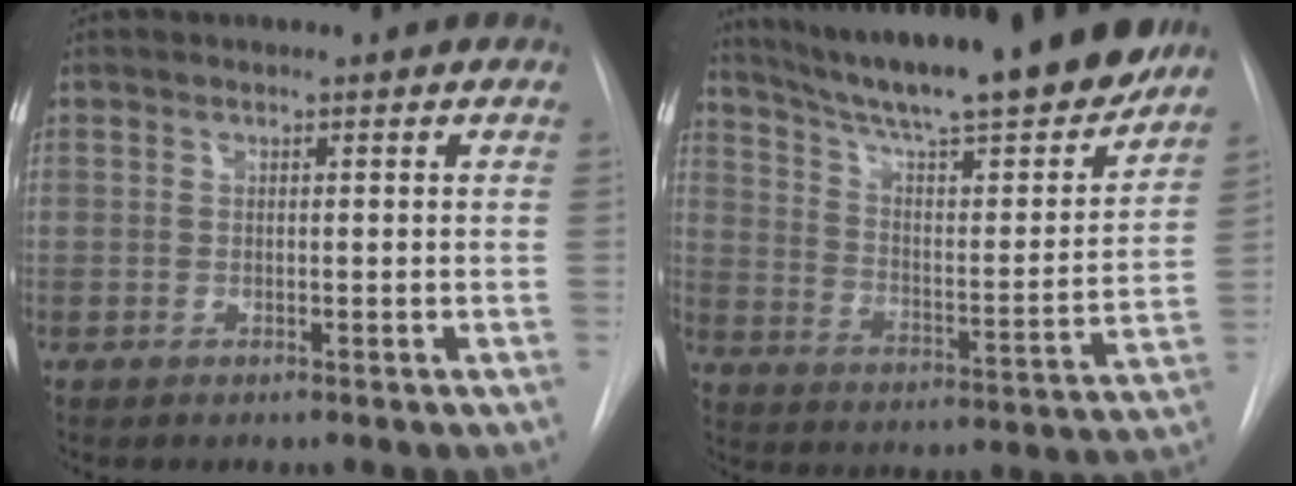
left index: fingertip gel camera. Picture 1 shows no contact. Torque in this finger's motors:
{"motor_torque": [0.33, -0.78, 0.43, 0.14]}